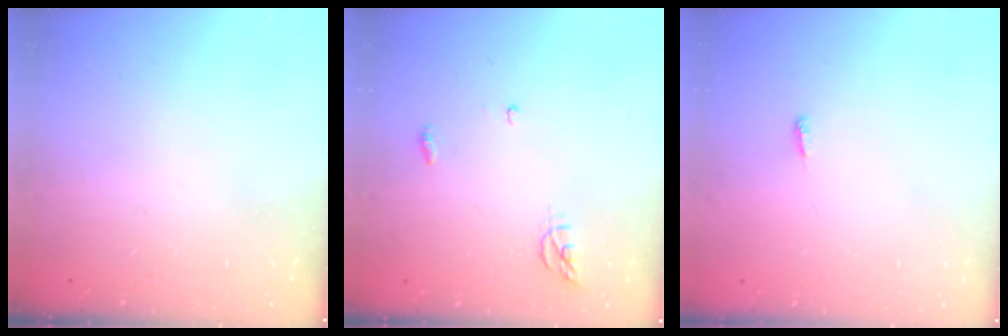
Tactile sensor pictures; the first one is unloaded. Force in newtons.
{"total": 4.0, "press": 3.9, "slide": 0.4}
{"total": 3.6, "press": 3.4, "slide": 1.0}